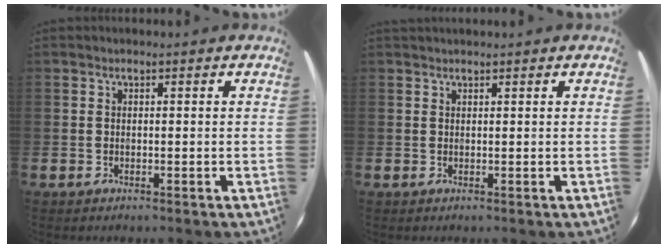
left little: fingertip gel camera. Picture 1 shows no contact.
{"total": 0.7, "force": [0.7, 0.0, 0.0], "torque": [-0.001, 0.001, 0.014]}